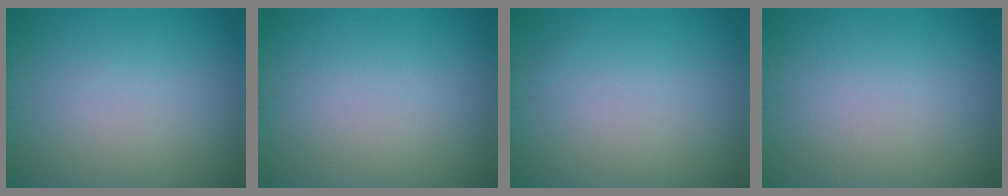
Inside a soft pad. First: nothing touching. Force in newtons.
{"total": 0.0}
{"total": 0.0}
{"total": 0.0}